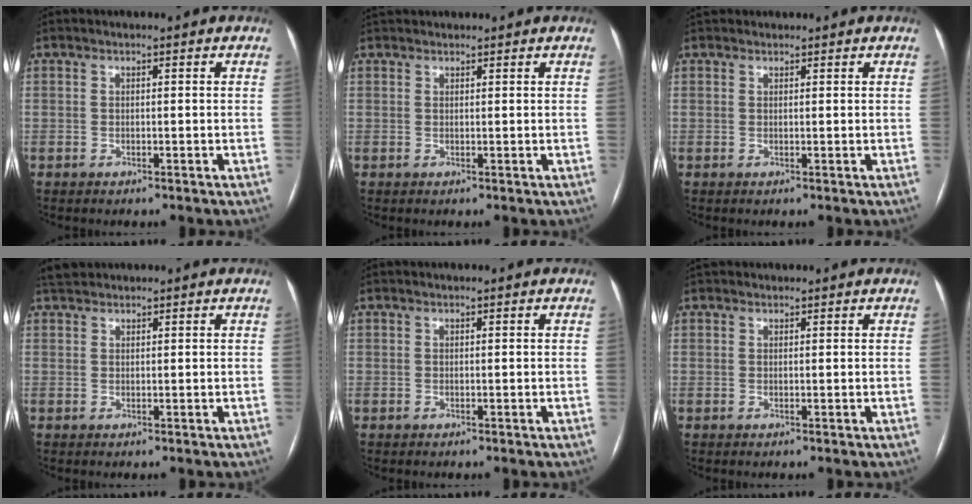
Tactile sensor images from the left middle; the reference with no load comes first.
{"total": 2.9, "force": [2.6, 1.0, 0.6], "torque": [-0.010, 0.034, 0.044]}
{"total": 1.6, "force": [1.3, 0.8, 0.0], "torque": [0.001, 0.020, 0.020]}
{"total": 2.3, "force": [2.1, 0.8, 0.4], "torque": [-0.013, 0.019, 0.039]}
{"total": 0.0}
{"total": 1.6, "force": [1.4, 0.9, 0.1], "torque": [-0.002, 0.022, 0.021]}